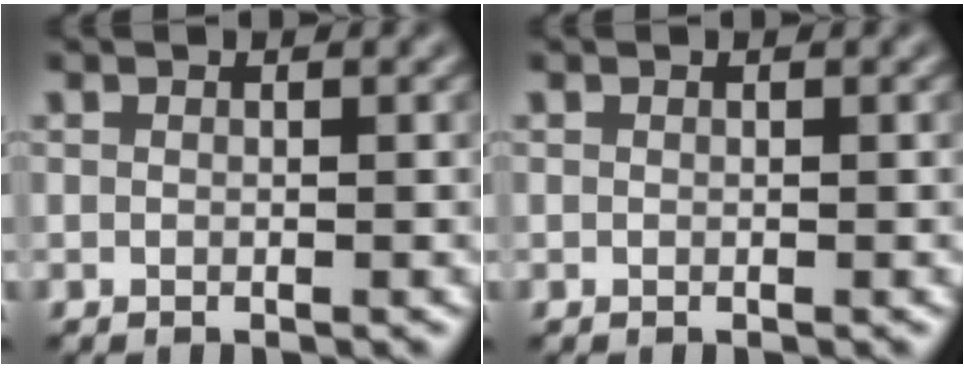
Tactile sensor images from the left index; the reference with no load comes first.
{"total": 0.0}